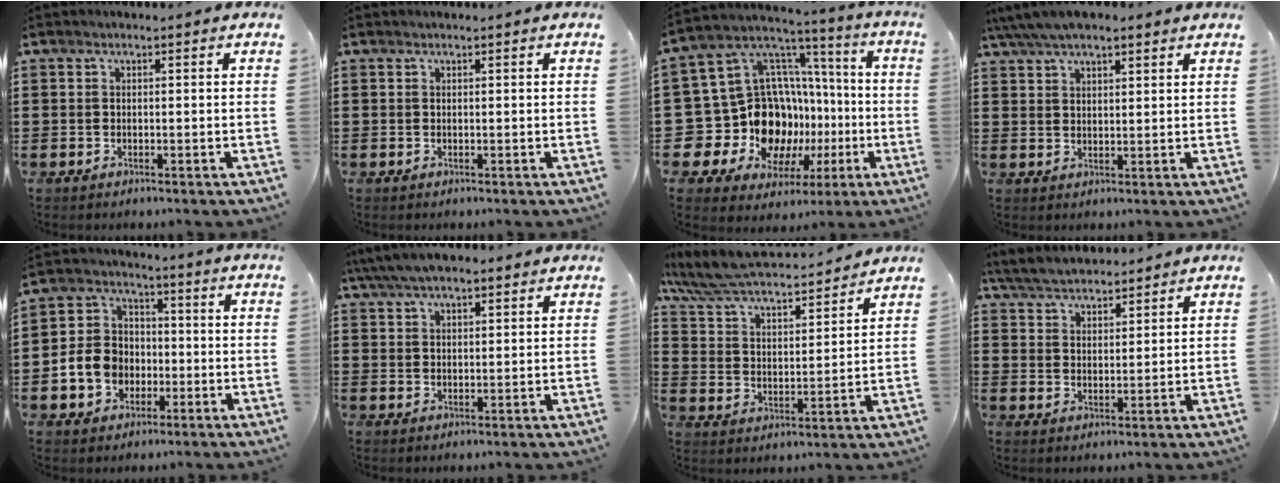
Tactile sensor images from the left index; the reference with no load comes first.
{"total": 0.0}
{"total": 15.3, "force": [-2.7, 13.6, 6.4], "torque": [-0.168, -0.036, -0.010]}
{"total": 5.3, "force": [4.4, 1.5, 2.6], "torque": [-0.061, -0.002, 0.081]}
{"total": 7.7, "force": [-1.8, 6.8, 3.2], "torque": [-0.093, 0.022, -0.035]}
{"total": 5.6, "force": [4.8, 1.4, 2.6], "torque": [-0.063, -0.003, 0.088]}
{"total": 6.7, "force": [6.2, 0.7, 2.4], "torque": [-0.075, -0.043, 0.104]}
{"total": 5.1, "force": [4.9, 1.1, 0.8], "torque": [-0.037, -0.013, 0.091]}